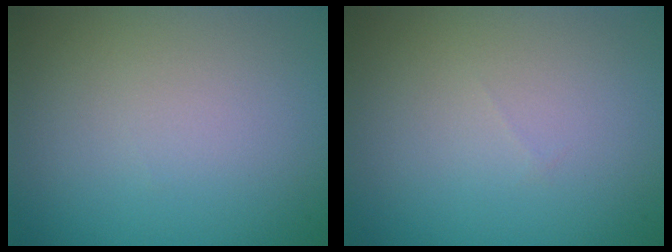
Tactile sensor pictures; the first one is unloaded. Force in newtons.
{"total": 0.0}